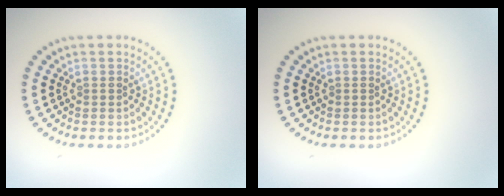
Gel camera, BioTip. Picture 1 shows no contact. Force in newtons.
{"total": 0.0}